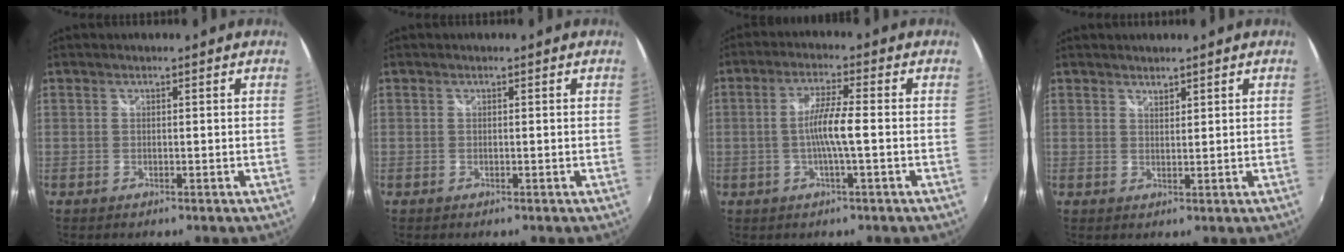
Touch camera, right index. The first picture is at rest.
{"total": 0.0}
{"total": 5.8, "force": [-1.0, -0.2, 5.7], "torque": [-0.108, -0.001, -0.019]}
{"total": 1.5, "force": [1.4, 0.4, 0.3], "torque": [-0.002, 0.000, 0.024]}